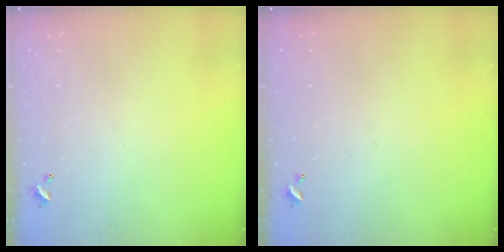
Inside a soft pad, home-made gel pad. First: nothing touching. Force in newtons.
{"total": 0.0}